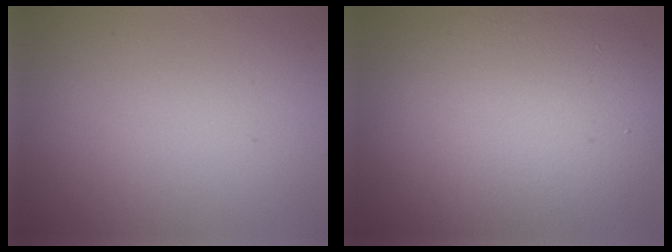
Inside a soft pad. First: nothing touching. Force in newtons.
{"total": 12.4, "press": 12.3, "slide": 0.7}